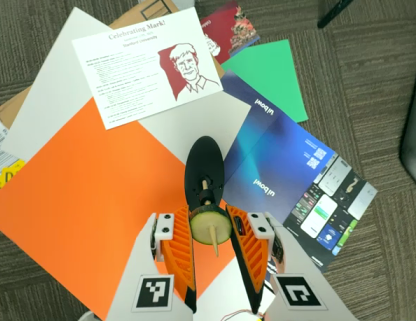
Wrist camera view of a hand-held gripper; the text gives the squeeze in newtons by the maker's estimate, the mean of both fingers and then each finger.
{"total": 8.0, "left": 8.0, "right": 7.9}